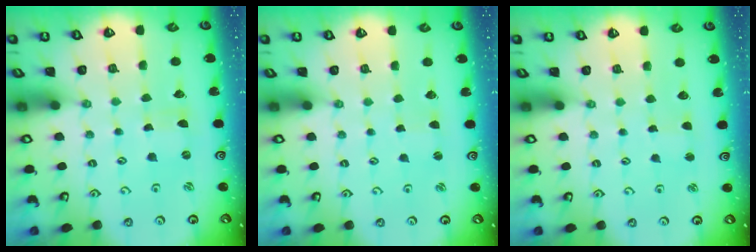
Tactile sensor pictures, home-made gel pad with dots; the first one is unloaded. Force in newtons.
{"total": 1.0, "press": 1.0, "slide": 0.2}
{"total": 1.4, "press": 1.4, "slide": 0.2}